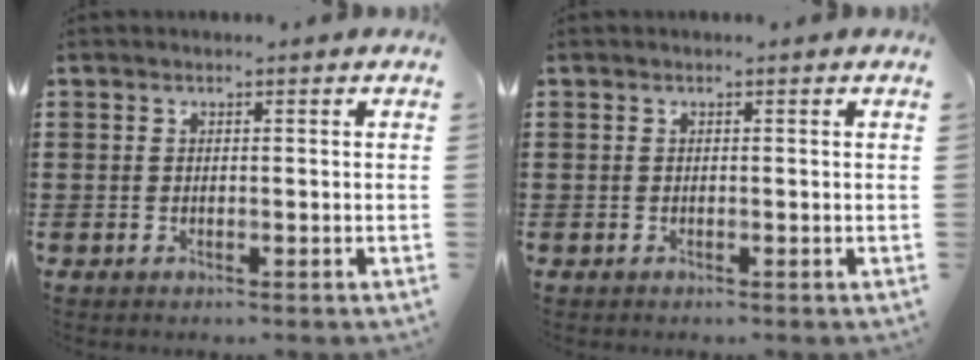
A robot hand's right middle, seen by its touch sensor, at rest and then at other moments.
{"total": 0.0}